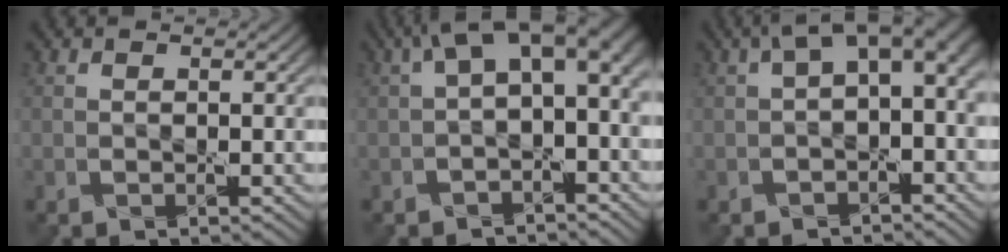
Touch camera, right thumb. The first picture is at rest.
{"total": 8.4, "force": [1.1, 4.3, 7.1], "torque": [-0.119, 0.002, 0.021]}
{"total": 7.1, "force": [1.2, 3.5, 6.0], "torque": [-0.092, 0.005, 0.020]}